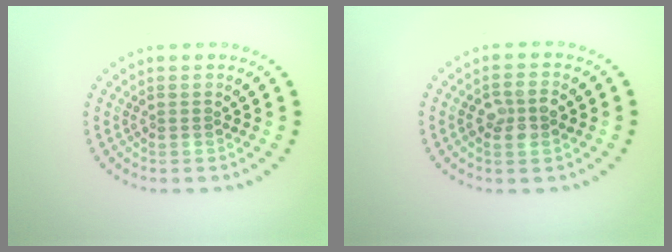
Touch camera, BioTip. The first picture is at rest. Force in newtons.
{"total": 2.5, "press": 2.4, "slide": 0.4}